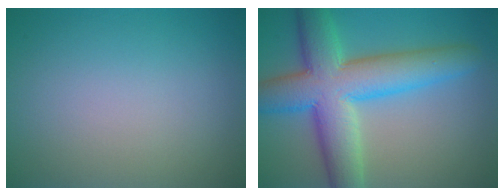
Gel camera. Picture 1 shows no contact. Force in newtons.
{"total": 10.0, "press": 10.0, "slide": 0.5}